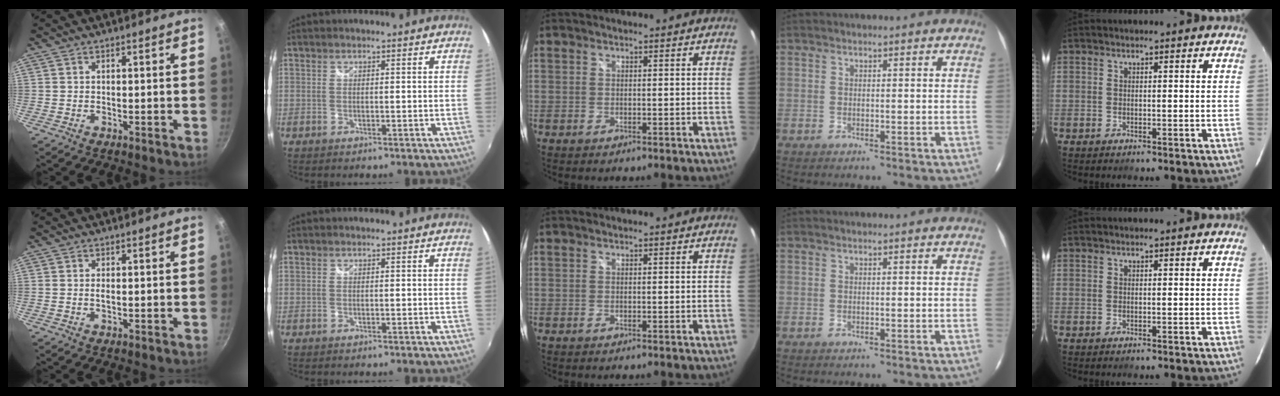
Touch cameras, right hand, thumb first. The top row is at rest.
{"thumb": {"total": 0.9, "force": [-0.1, 0.3, 0.9], "torque": [-0.019, 0.000, -0.002]}}